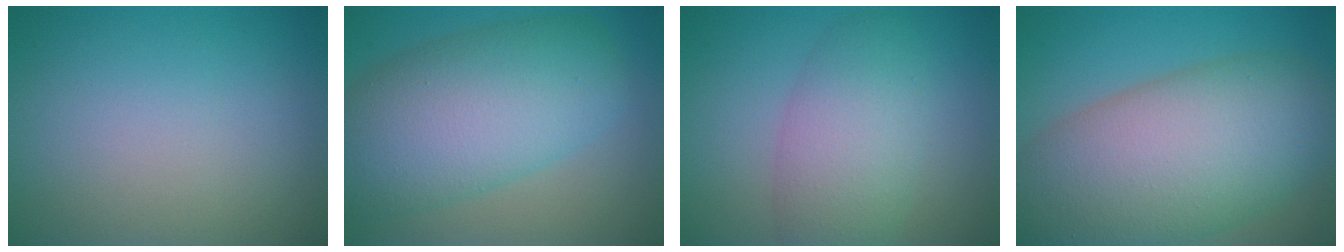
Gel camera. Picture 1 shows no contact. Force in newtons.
{"total": 10.2, "press": 10.2, "slide": 0.2}
{"total": 5.5, "press": 5.4, "slide": 0.3}
{"total": 13.4, "press": 13.4, "slide": 0.8}